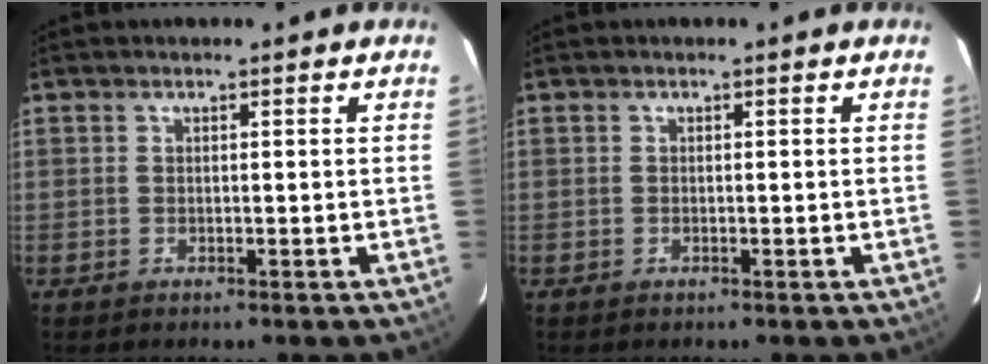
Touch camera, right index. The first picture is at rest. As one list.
[{"total": 0.0}]